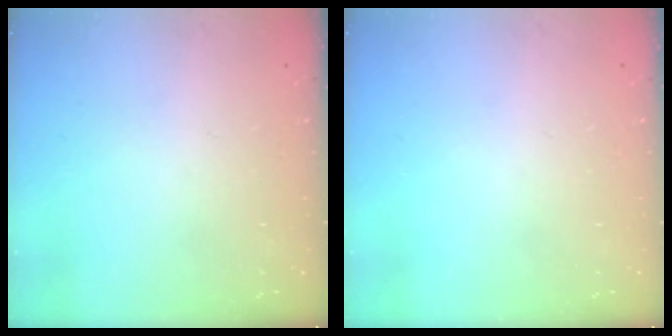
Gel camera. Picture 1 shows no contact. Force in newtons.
{"total": 0.0}